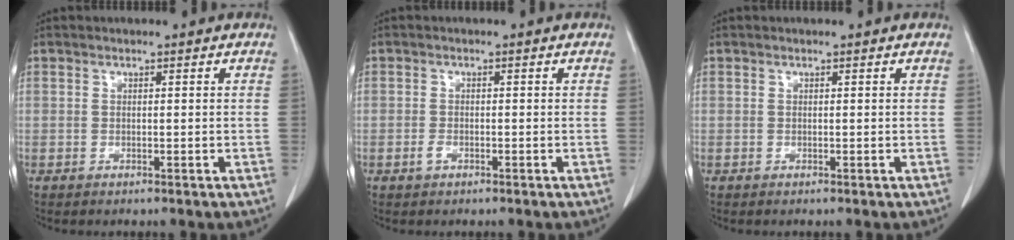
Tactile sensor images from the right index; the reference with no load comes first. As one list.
[{"total": 1.2, "force": [-0.6, 0.6, 0.8], "torque": [-0.017, 0.001, -0.010]}, {"total": 0.0}]